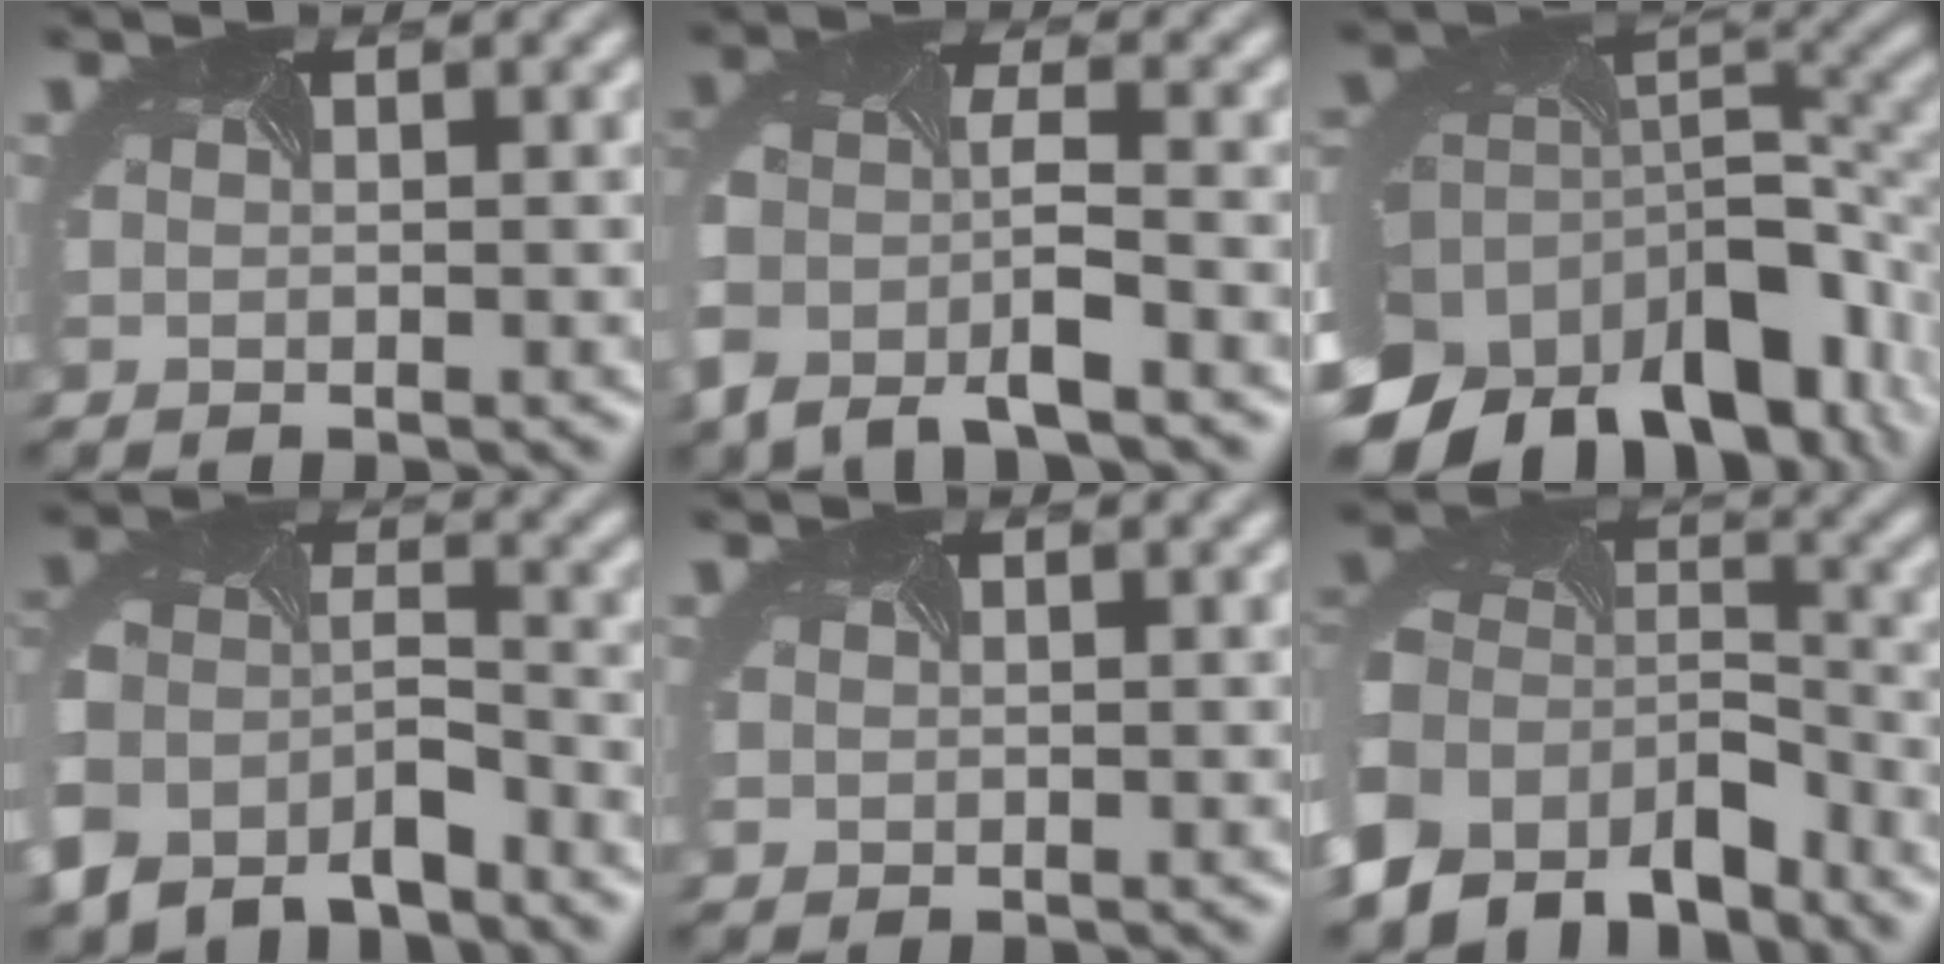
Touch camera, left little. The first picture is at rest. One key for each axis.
{"total": 6.8, "fx": -4.2, "fy": 2.7, "fz": 4.6, "tx": -0.107, "ty": -0.024, "tz": -0.080}
{"total": 19.1, "fx": -8.4, "fy": 11.4, "fz": 12.8, "tx": -0.267, "ty": -0.039, "tz": -0.099}
{"total": 7.6, "fx": -5.7, "fy": 4.0, "fz": 3.0, "tx": -0.064, "ty": -0.028, "tz": -0.096}
{"total": 0.6, "fx": -0.1, "fy": 0.6, "fz": 0.0, "tx": -0.004, "ty": -0.003, "tz": 0.004}
{"total": 10.0, "fx": -6.4, "fy": 6.6, "fz": 3.9, "tx": -0.089, "ty": -0.013, "tz": -0.113}